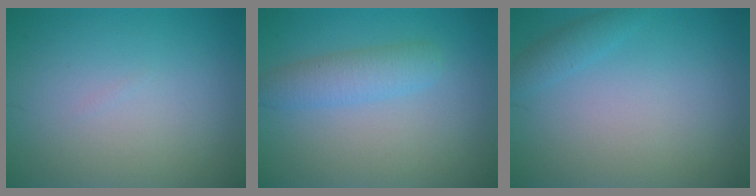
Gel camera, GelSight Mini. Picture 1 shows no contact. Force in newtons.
{"total": 2.8, "press": 2.8, "slide": 0.1}
{"total": 1.3, "press": 1.3, "slide": 0.1}